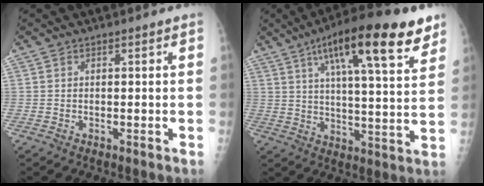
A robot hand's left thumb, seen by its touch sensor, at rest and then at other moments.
{"total": 21.5, "force": [11.9, 5.3, 17.0], "torque": [-0.242, -0.024, 0.181]}